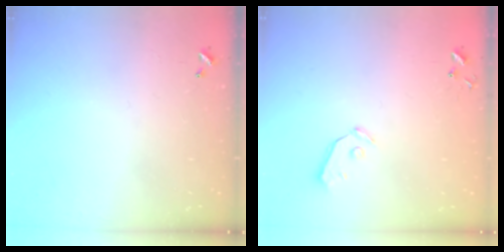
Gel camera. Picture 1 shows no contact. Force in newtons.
{"total": 4.0, "press": 3.9, "slide": 0.7}